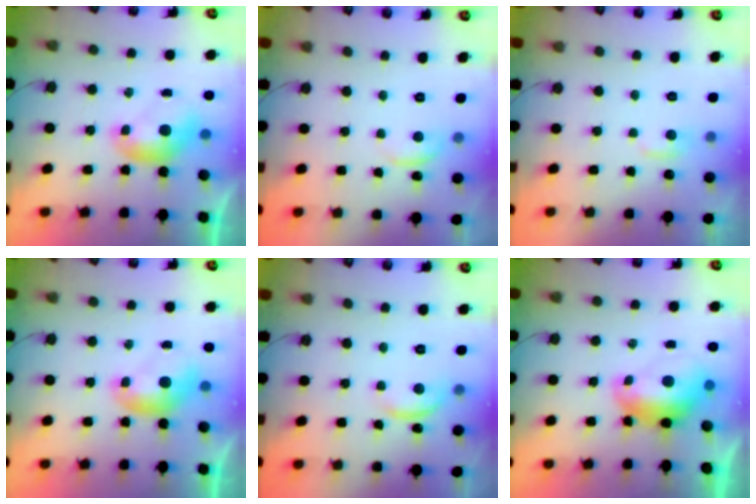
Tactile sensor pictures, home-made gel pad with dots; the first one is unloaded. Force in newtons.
{"total": 0.6, "press": 0.1, "slide": 0.5}
{"total": 1.2, "press": 0.9, "slide": 0.8}
{"total": 0.0}
{"total": 2.7, "press": 2.7, "slide": 0.4}
{"total": 2.2, "press": 2.1, "slide": 0.7}